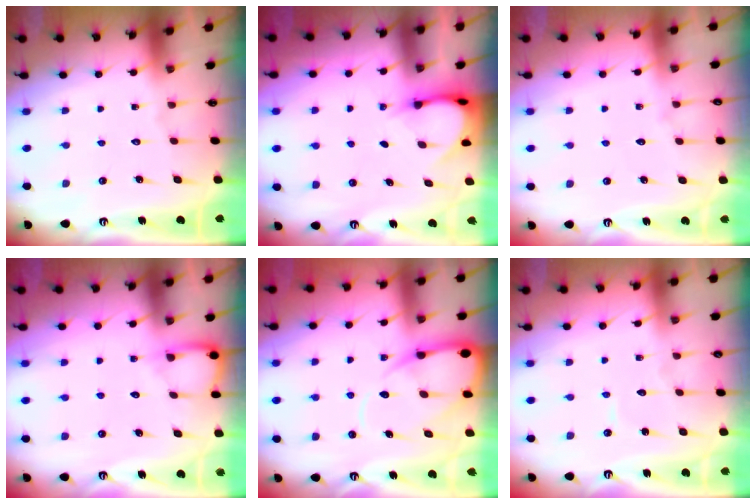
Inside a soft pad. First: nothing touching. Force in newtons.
{"total": 3.9, "press": 3.9, "slide": 0.3}
{"total": 3.3, "press": 3.3, "slide": 0.5}
{"total": 5.0, "press": 5.0, "slide": 0.7}
{"total": 10.2, "press": 10.1, "slide": 1.2}
{"total": 3.4, "press": 3.3, "slide": 0.3}